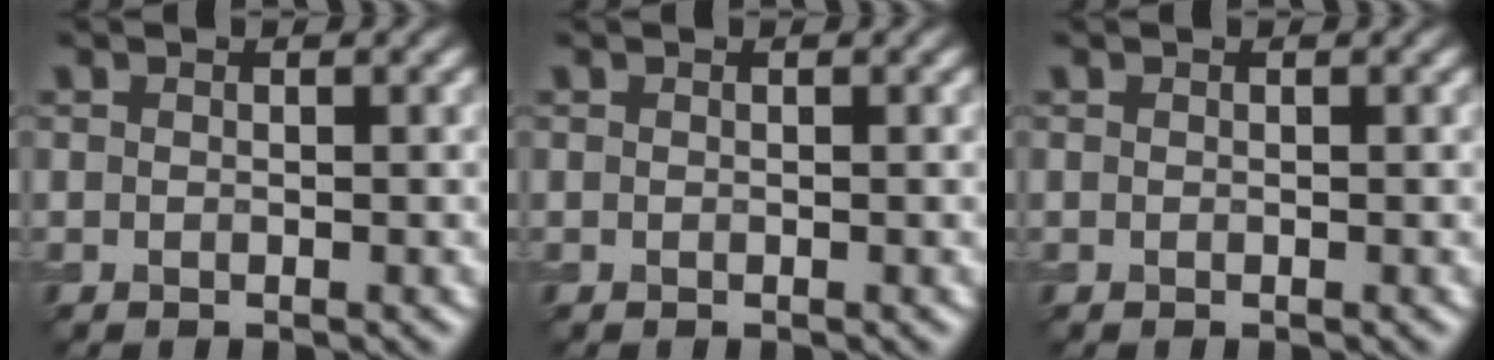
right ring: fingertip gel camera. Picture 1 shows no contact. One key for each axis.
{"total": 0.0}
{"total": 0.0}